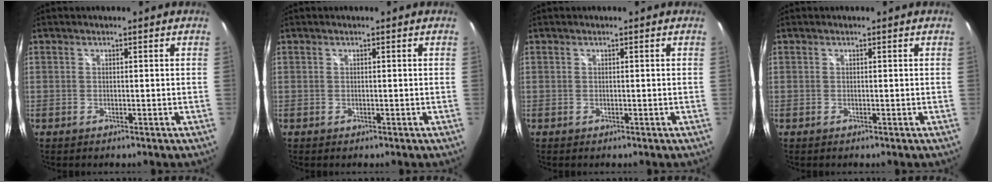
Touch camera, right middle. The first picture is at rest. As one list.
[{"total": 0.0}, {"total": 0.0}, {"total": 0.0}]